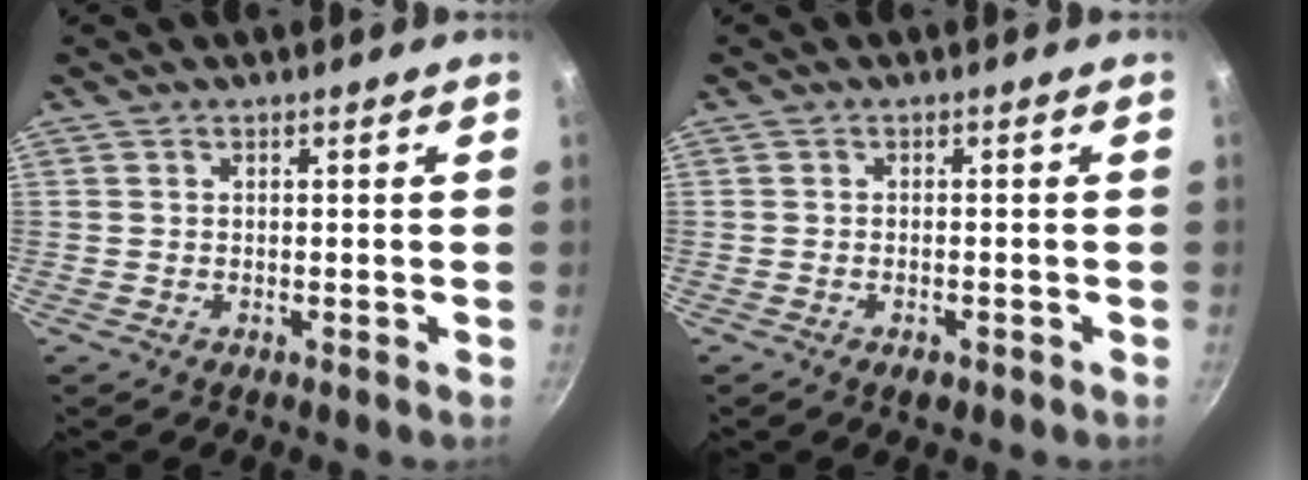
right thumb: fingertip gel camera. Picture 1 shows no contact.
{"total": 1.7, "force": [-1.0, 0.8, 1.0], "torque": [-0.016, 0.004, -0.013]}